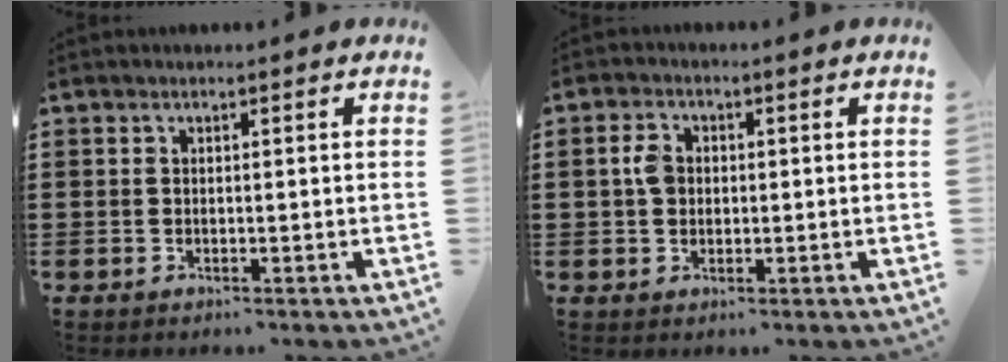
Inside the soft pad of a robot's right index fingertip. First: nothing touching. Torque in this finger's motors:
{"motor_torque": [0.10, 0.10, 0.10, 0.07]}